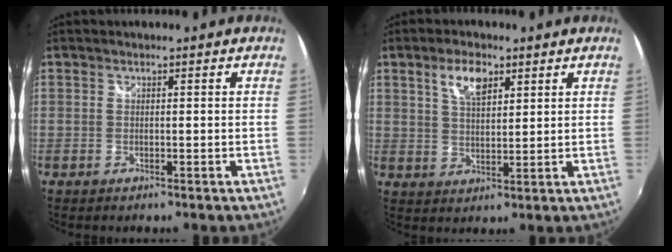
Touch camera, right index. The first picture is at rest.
{"total": 6.1, "force": [3.2, 2.8, 4.3], "torque": [-0.076, 0.008, 0.060]}